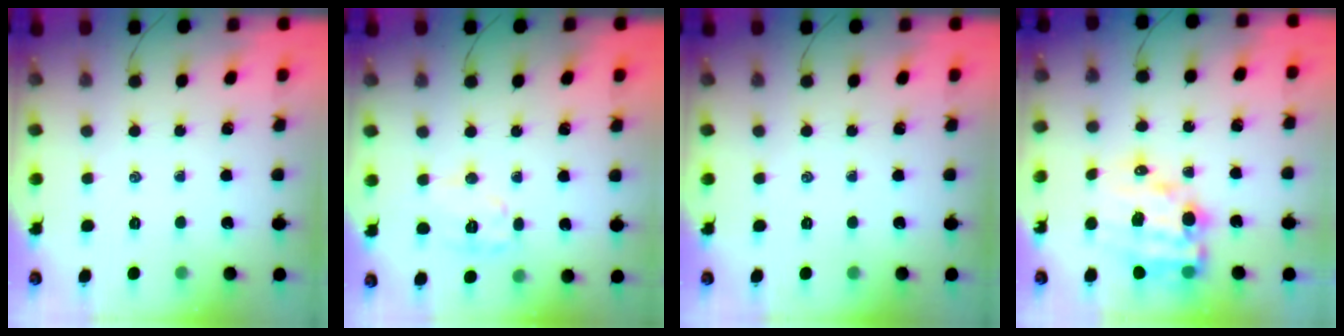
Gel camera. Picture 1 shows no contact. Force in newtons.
{"total": 8.4, "press": 8.4, "slide": 0.7}
{"total": 0.0}
{"total": 13.3, "press": 12.9, "slide": 3.1}